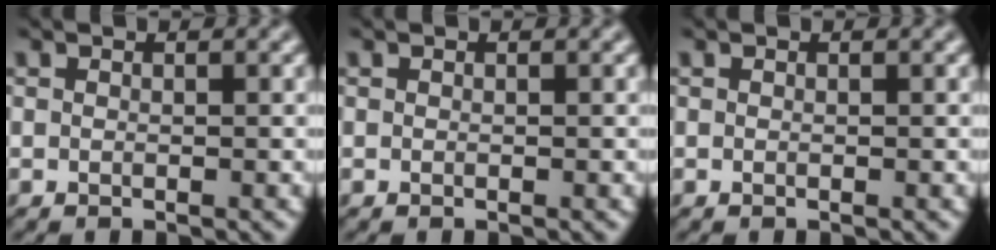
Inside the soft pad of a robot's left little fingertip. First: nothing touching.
{"total": 0.0}
{"total": 0.0}